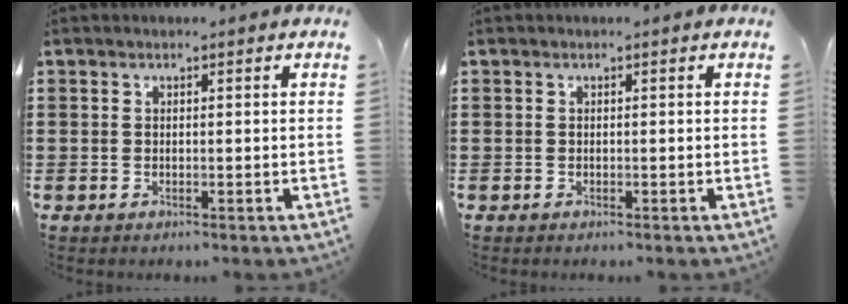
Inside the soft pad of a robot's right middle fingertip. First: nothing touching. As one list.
[{"total": 0.0}]